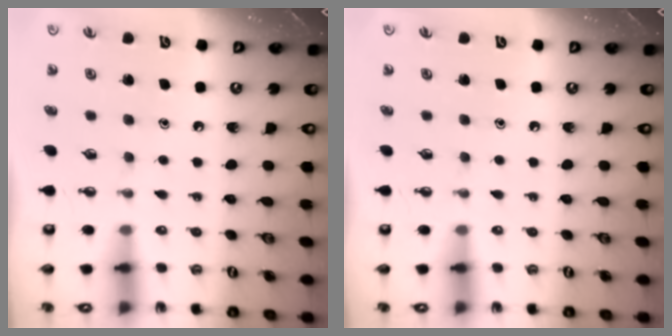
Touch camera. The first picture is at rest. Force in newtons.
{"total": 0.0}